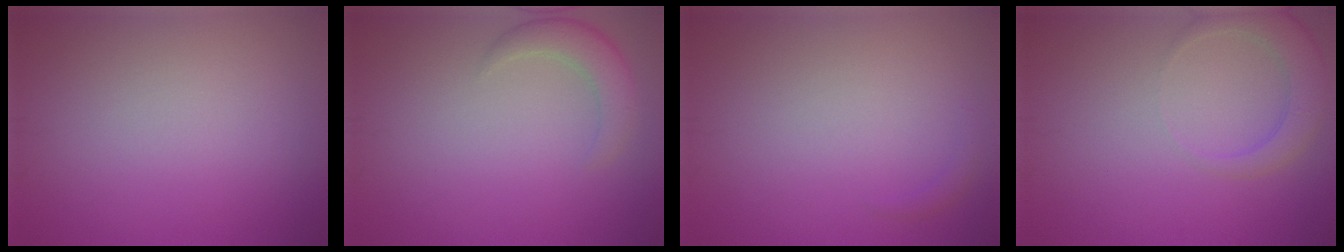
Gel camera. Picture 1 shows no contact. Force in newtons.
{"total": 2.8, "press": 2.8, "slide": 0.2}
{"total": 0.7, "press": 0.7, "slide": 0.1}
{"total": 3.2, "press": 3.2, "slide": 0.4}